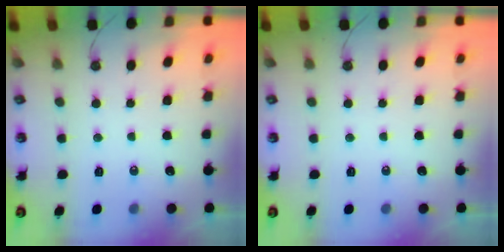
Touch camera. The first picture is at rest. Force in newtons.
{"total": 0.0}